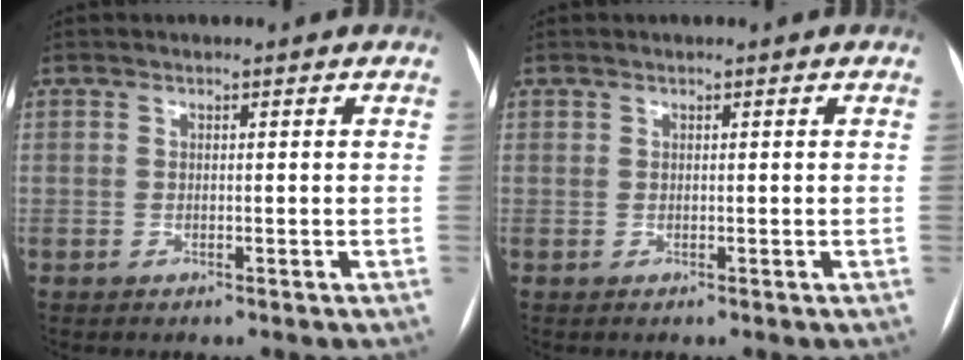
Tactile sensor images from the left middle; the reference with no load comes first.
{"total": 0.0}